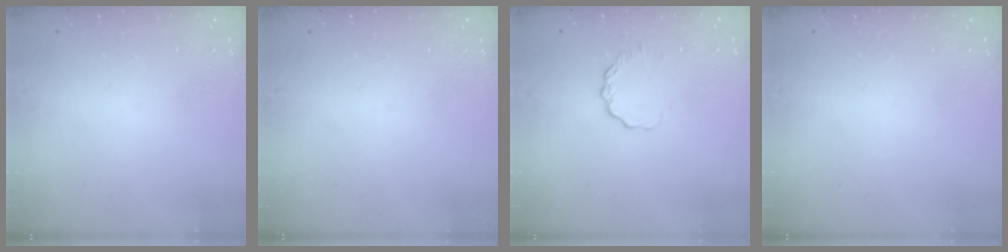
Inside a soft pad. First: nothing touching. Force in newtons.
{"total": 0.0}
{"total": 3.7, "press": 3.7, "slide": 0.4}
{"total": 0.0}